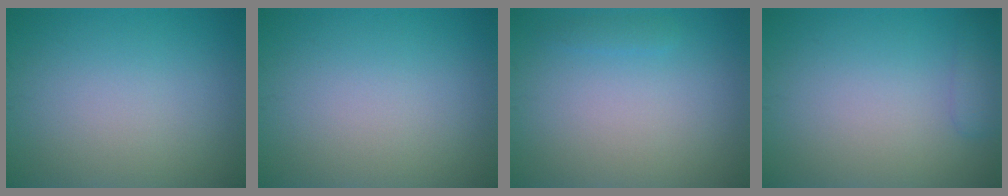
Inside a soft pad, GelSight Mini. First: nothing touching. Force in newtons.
{"total": 0.0}
{"total": 0.7, "press": 0.7, "slide": 0.1}
{"total": 1.5, "press": 1.5, "slide": 0.1}